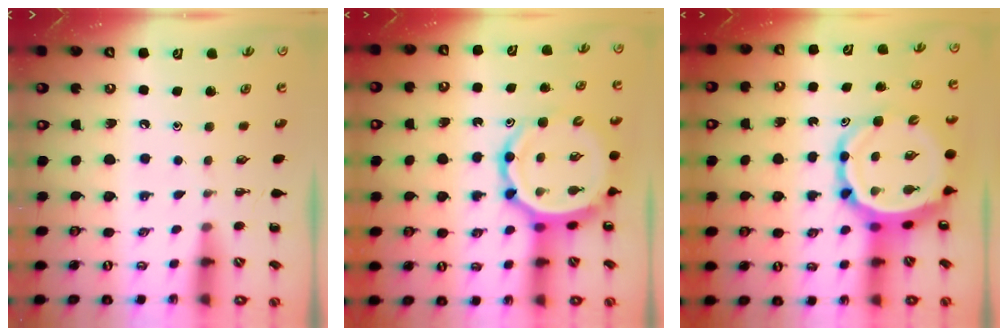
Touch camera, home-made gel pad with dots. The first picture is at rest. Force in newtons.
{"total": 10.1, "press": 9.6, "slide": 3.2}
{"total": 10.5, "press": 10.1, "slide": 3.1}